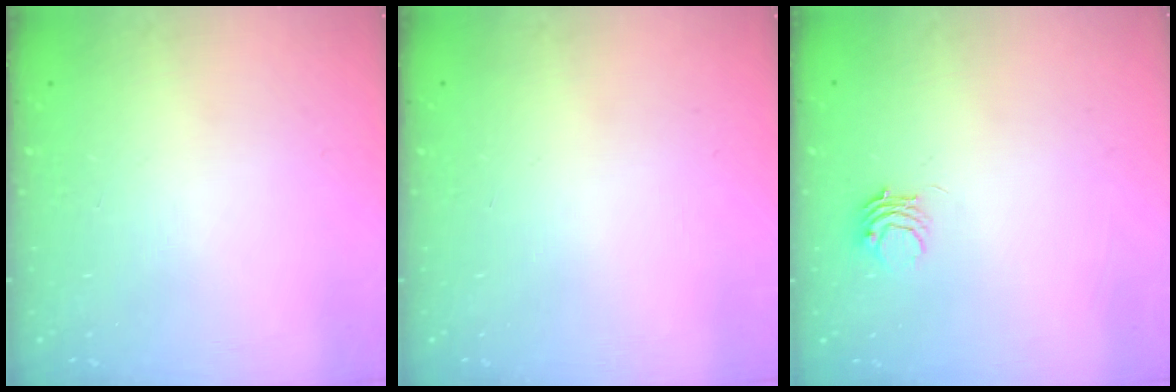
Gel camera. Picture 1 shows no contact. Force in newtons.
{"total": 0.0}
{"total": 3.8, "press": 3.8, "slide": 0.1}